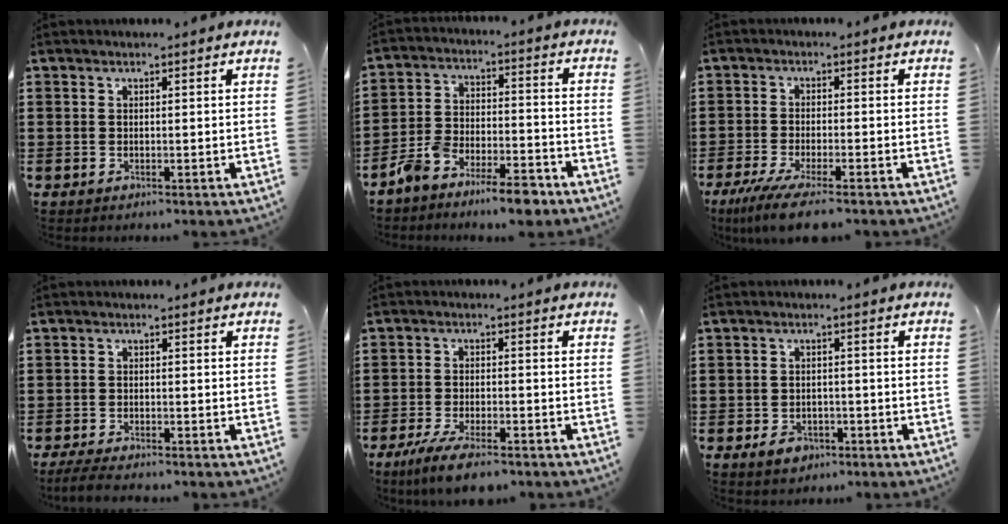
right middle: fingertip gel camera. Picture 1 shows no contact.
{"total": 7.9, "force": [-7.4, 1.1, 2.7], "torque": [-0.056, 0.013, -0.142]}
{"total": 5.4, "force": [-4.3, 0.2, 3.3], "torque": [-0.076, -0.020, -0.082]}
{"total": 2.7, "force": [-2.5, 0.2, 0.9], "torque": [-0.030, -0.005, -0.056]}
{"total": 5.5, "force": [-4.4, 0.9, 3.2], "torque": [-0.071, -0.008, -0.085]}
{"total": 2.6, "force": [-1.9, 1.5, 0.9], "torque": [-0.020, 0.004, -0.040]}